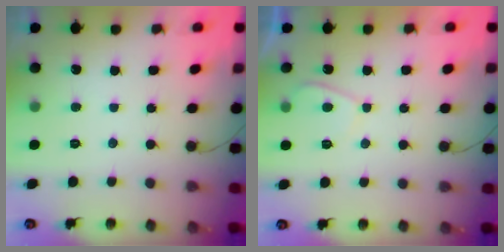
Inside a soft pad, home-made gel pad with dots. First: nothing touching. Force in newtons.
{"total": 3.4, "press": 3.3, "slide": 0.8}